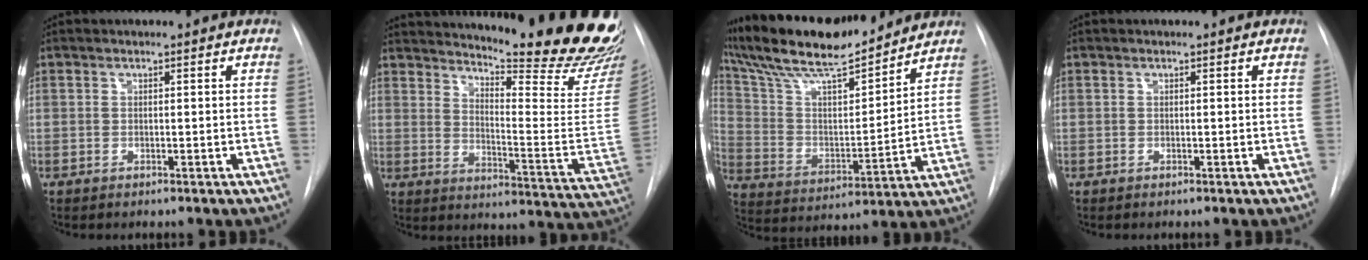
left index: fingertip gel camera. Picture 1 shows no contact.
{"total": 29.1, "force": [25.7, 1.9, 13.5], "torque": [-0.199, -0.139, 0.316]}
{"total": 19.2, "force": [16.8, 2.9, 9.0], "torque": [-0.168, 0.011, 0.292]}
{"total": 0.0}